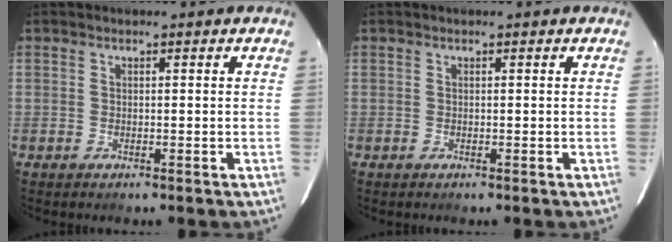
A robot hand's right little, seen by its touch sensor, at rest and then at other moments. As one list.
[{"total": 0.0}]